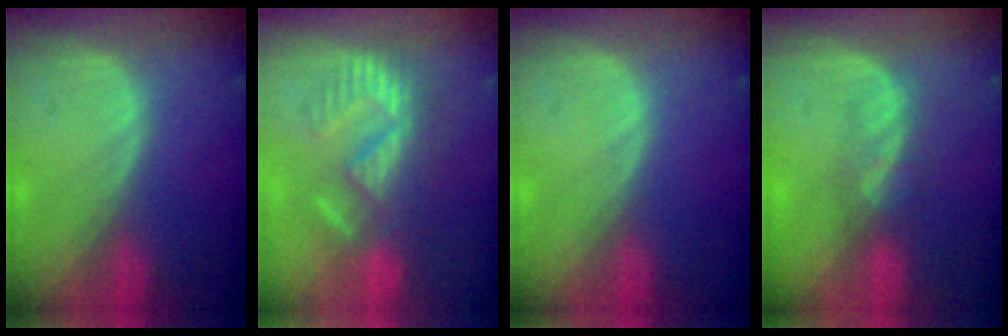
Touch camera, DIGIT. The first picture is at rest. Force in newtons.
{"total": 8.7, "press": 8.5, "slide": 1.7}
{"total": 0.0}
{"total": 3.5, "press": 3.1, "slide": 1.6}